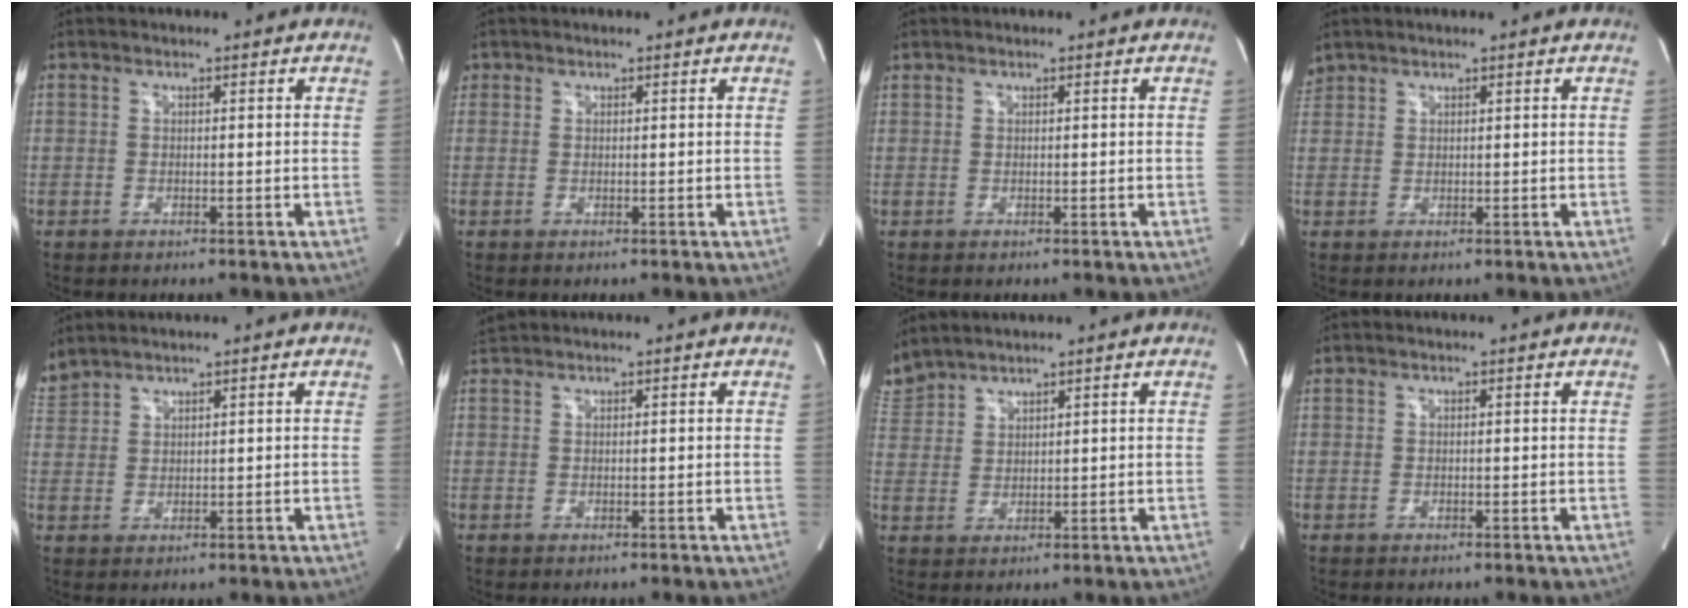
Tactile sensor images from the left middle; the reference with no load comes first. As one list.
[{"total": 0.7, "force": [0.4, 0.6, 0.1], "torque": [0.004, 0.004, 0.005]}, {"total": 0.0}, {"total": 1.7, "force": [1.6, 0.6, 0.0], "torque": [-0.006, 0.016, 0.034]}, {"total": 4.2, "force": [4.1, 0.5, 1.0], "torque": [-0.039, 0.027, 0.090]}, {"total": 1.2, "force": [1.2, -0.2, -0.1], "torque": [-0.009, 0.013, 0.032]}, {"total": 5.3, "force": [5.1, 0.8, 0.8], "torque": [-0.030, 0.023, 0.108]}, {"total": 0.0}]